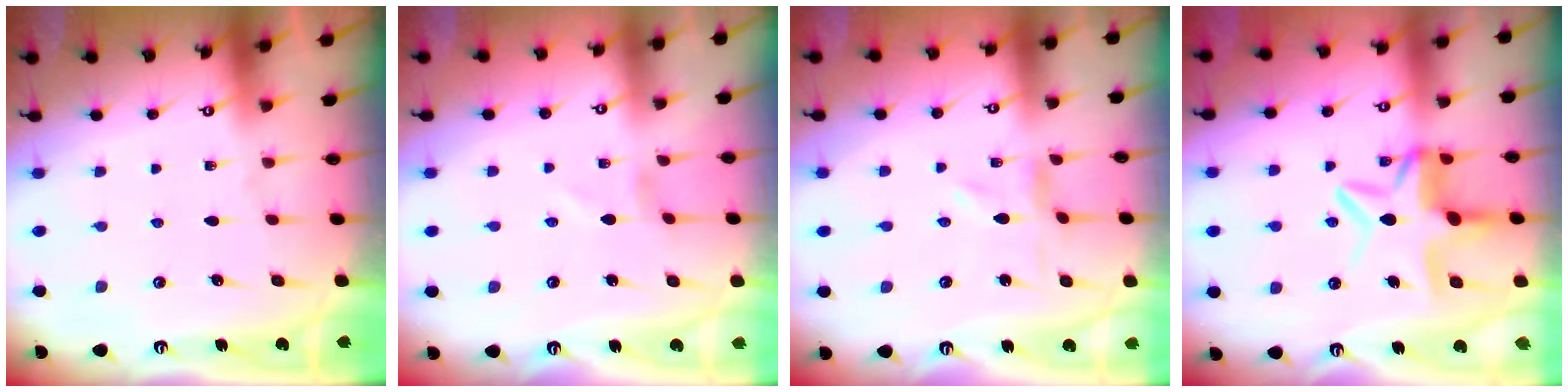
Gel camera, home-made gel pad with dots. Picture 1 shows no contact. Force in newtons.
{"total": 0.0}
{"total": 1.0, "press": 1.0, "slide": 0.2}
{"total": 10.4, "press": 10.3, "slide": 1.4}